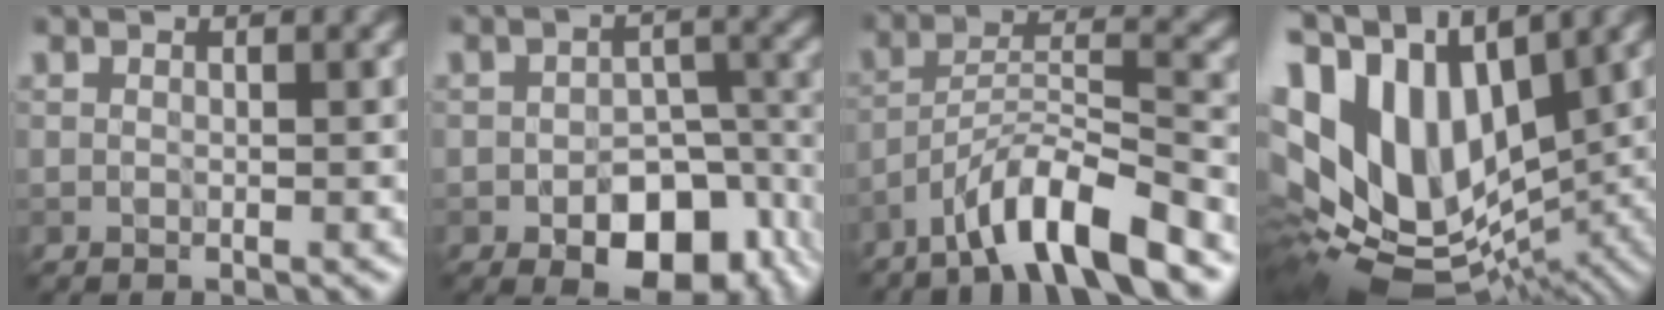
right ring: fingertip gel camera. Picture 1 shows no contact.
{"total": 9.5, "force": [-3.9, 5.7, 6.6], "torque": [-0.089, -0.024, -0.044]}
{"total": 7.4, "force": [-5.4, 1.0, 4.9], "torque": [-0.080, 0.014, -0.099]}
{"total": 15.8, "force": [2.0, 9.6, 12.4], "torque": [-0.245, 0.001, 0.050]}